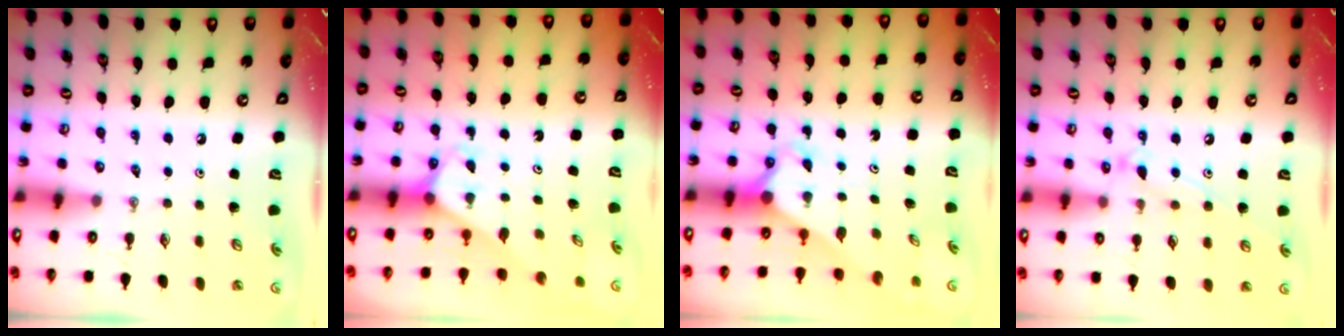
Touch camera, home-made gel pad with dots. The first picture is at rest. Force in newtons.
{"total": 2.4, "press": 2.4, "slide": 0.2}
{"total": 2.7, "press": 2.7, "slide": 0.2}
{"total": 11.3, "press": 11.2, "slide": 0.8}